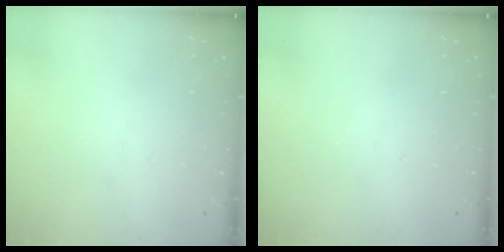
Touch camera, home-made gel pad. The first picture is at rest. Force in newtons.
{"total": 0.0}